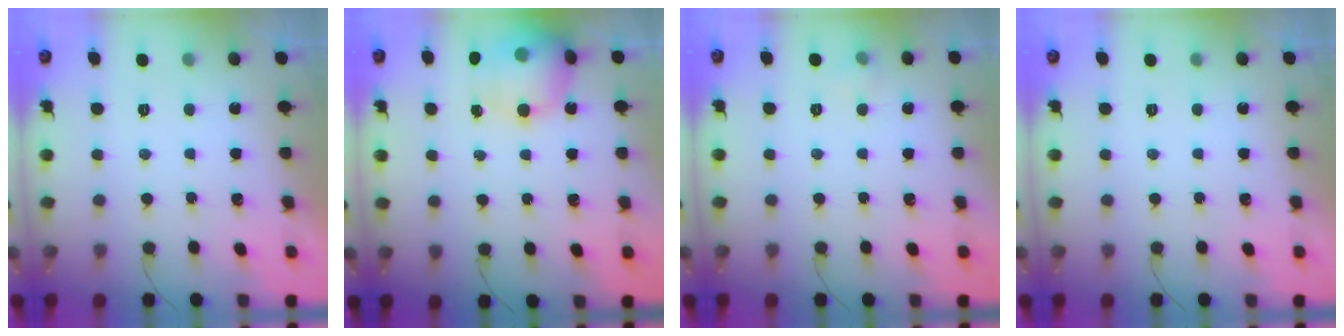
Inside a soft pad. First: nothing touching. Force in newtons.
{"total": 16.7, "press": 16.4, "slide": 3.1}
{"total": 3.6, "press": 3.3, "slide": 1.5}
{"total": 0.0}